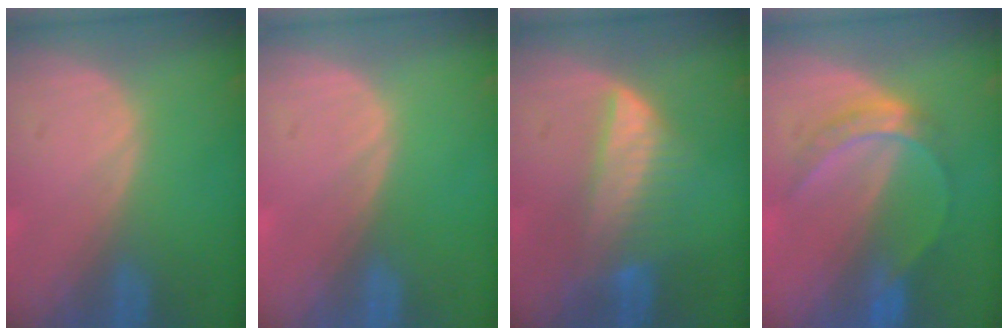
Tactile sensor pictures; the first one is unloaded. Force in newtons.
{"total": 0.0}
{"total": 6.3, "press": 6.2, "slide": 1.0}
{"total": 5.0, "press": 5.0, "slide": 0.8}